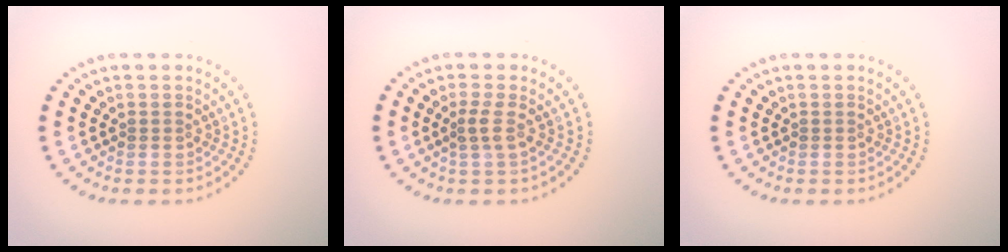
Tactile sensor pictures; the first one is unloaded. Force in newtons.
{"total": 1.5, "press": 1.1, "slide": 1.0}
{"total": 0.0}